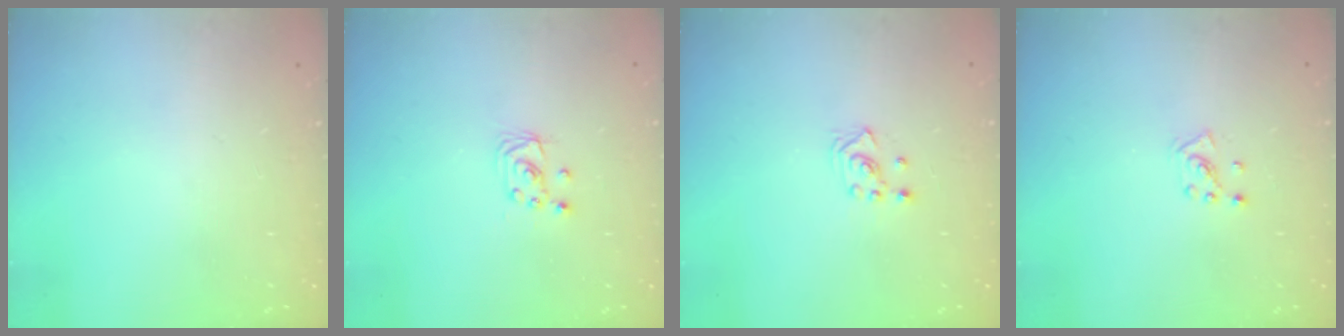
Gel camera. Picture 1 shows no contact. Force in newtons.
{"total": 2.4, "press": 2.4, "slide": 0.2}
{"total": 2.5, "press": 2.3, "slide": 1.0}
{"total": 2.2, "press": 2.2, "slide": 0.3}